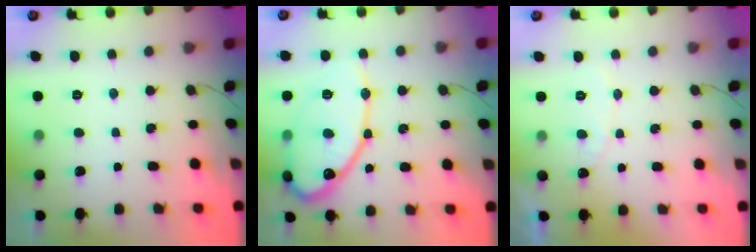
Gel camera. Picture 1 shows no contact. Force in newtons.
{"total": 18.4, "press": 18.3, "slide": 1.4}
{"total": 4.4, "press": 4.4, "slide": 0.3}